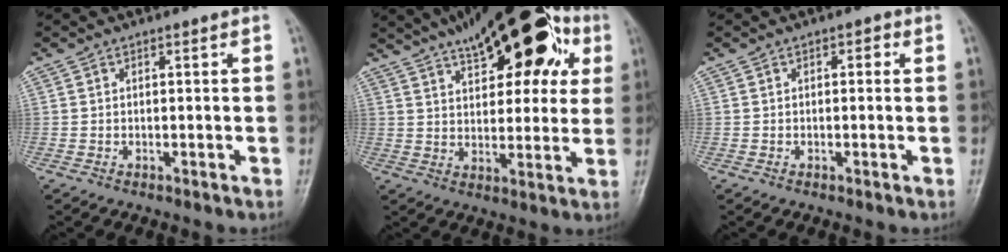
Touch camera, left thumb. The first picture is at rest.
{"total": 24.1, "force": [11.4, 10.7, 18.3], "torque": [-0.239, 0.016, 0.165]}
{"total": 1.1, "force": [0.2, 0.8, 0.8], "torque": [0.002, 0.005, -0.006]}